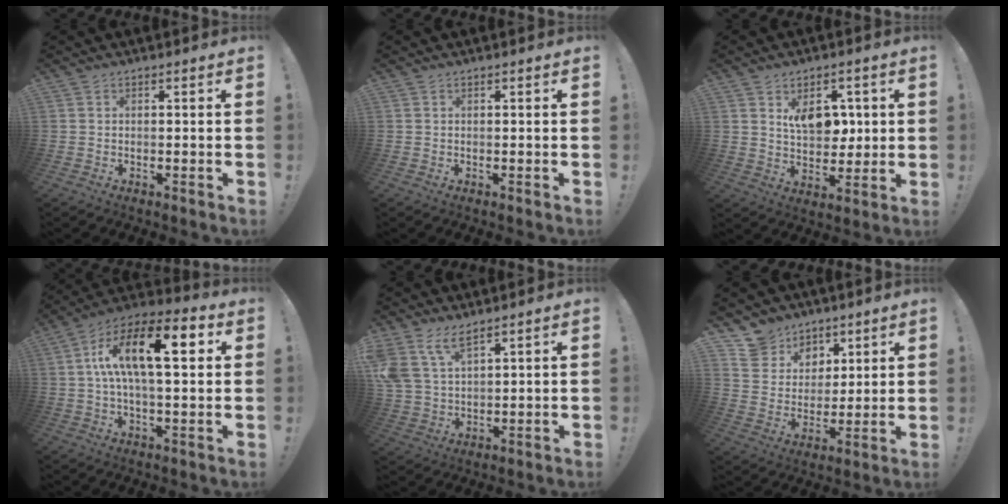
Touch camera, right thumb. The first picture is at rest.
{"total": 0.0}
{"total": 9.9, "force": [3.6, 7.2, 5.8], "torque": [-0.060, -0.019, 0.066]}
{"total": 18.2, "force": [4.1, 7.2, 16.2], "torque": [-0.273, 0.002, 0.055]}
{"total": 8.6, "force": [6.3, 3.7, 4.6], "torque": [-0.104, -0.027, 0.123]}
{"total": 11.3, "force": [7.4, 8.3, 1.9], "torque": [-0.037, -0.054, 0.147]}